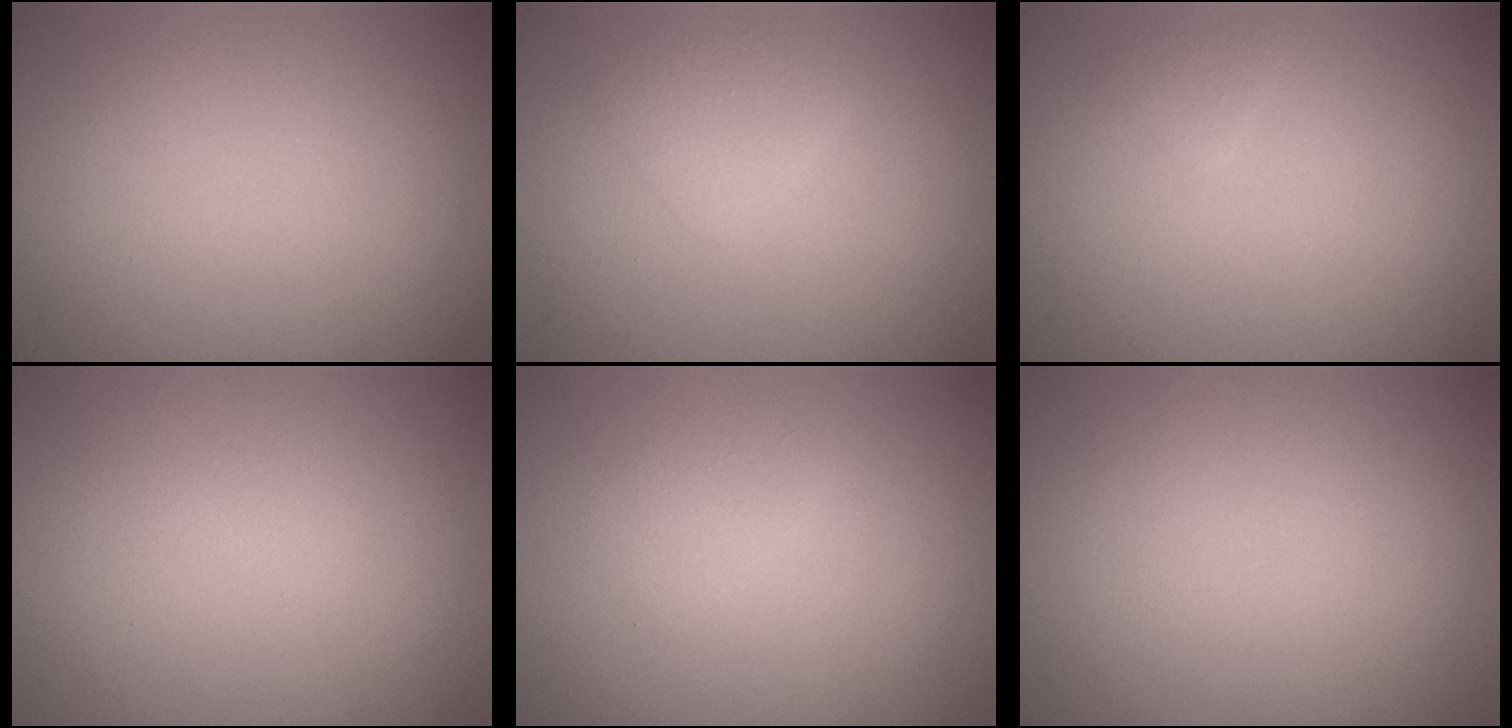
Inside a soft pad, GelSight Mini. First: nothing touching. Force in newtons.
{"total": 1.7, "press": 1.7, "slide": 0.1}
{"total": 0.7, "press": 0.7, "slide": 0.0}
{"total": 0.6, "press": 0.6, "slide": 0.0}
{"total": 1.1, "press": 1.1, "slide": 0.1}
{"total": 0.0}